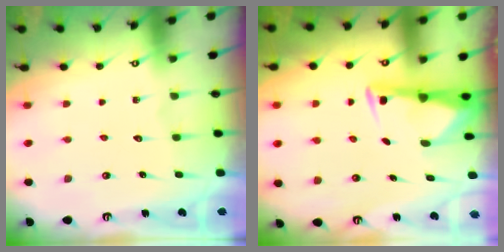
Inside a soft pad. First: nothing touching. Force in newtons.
{"total": 3.0, "press": 2.9, "slide": 0.4}